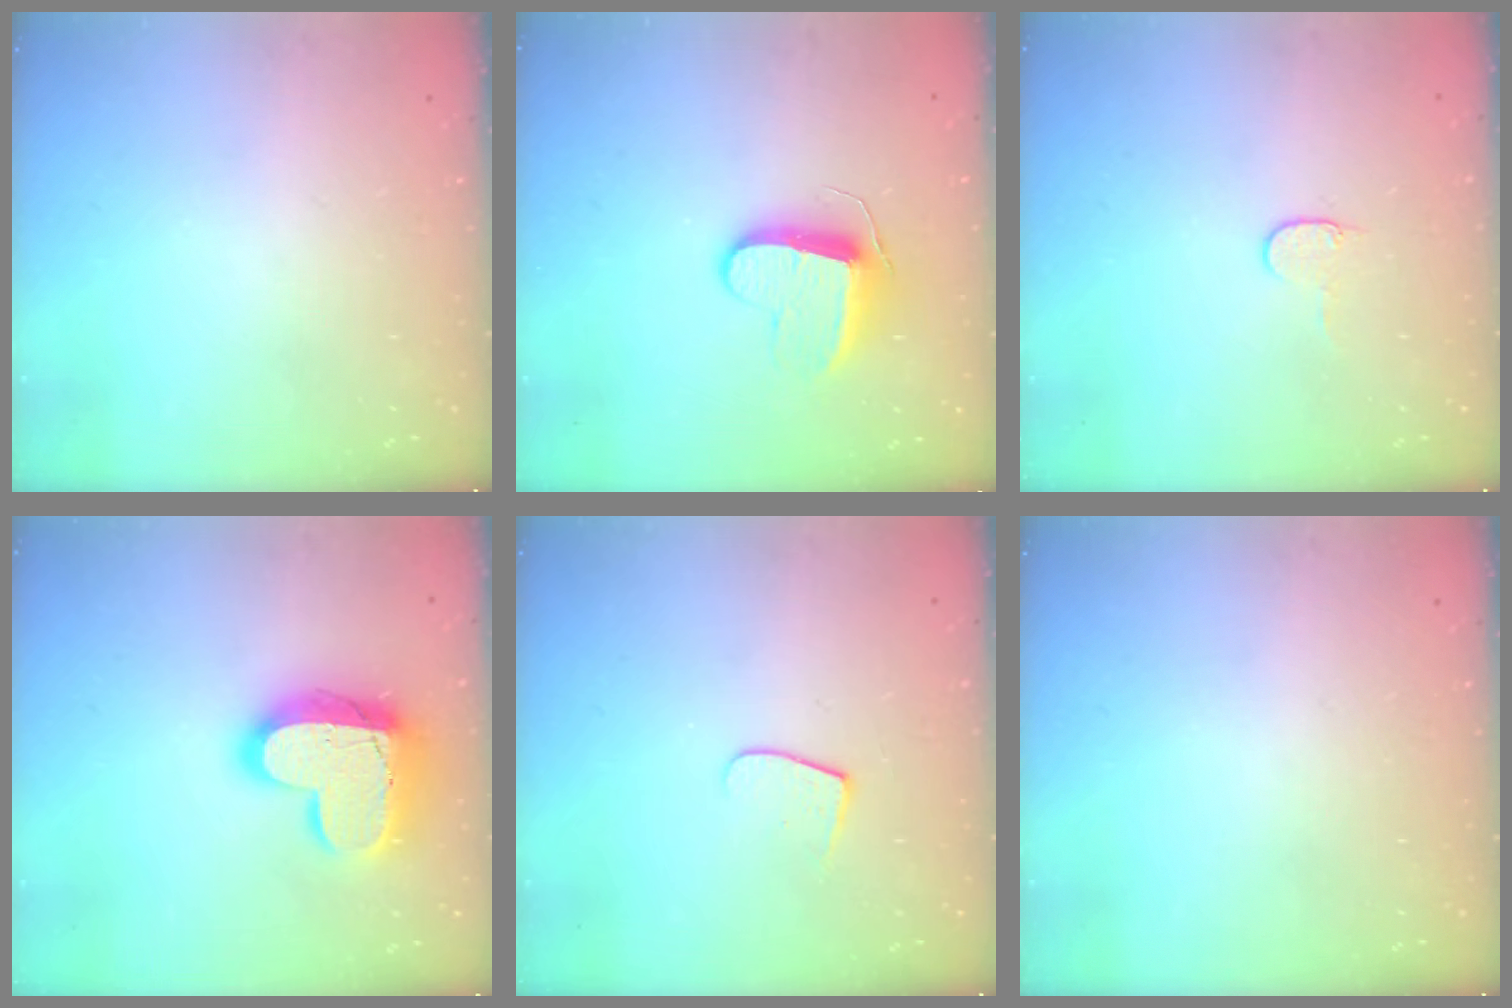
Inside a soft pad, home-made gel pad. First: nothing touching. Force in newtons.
{"total": 9.7, "press": 9.7, "slide": 0.2}
{"total": 4.0, "press": 4.0, "slide": 0.4}
{"total": 17.8, "press": 17.8, "slide": 1.5}
{"total": 5.8, "press": 5.8, "slide": 0.7}
{"total": 0.0}